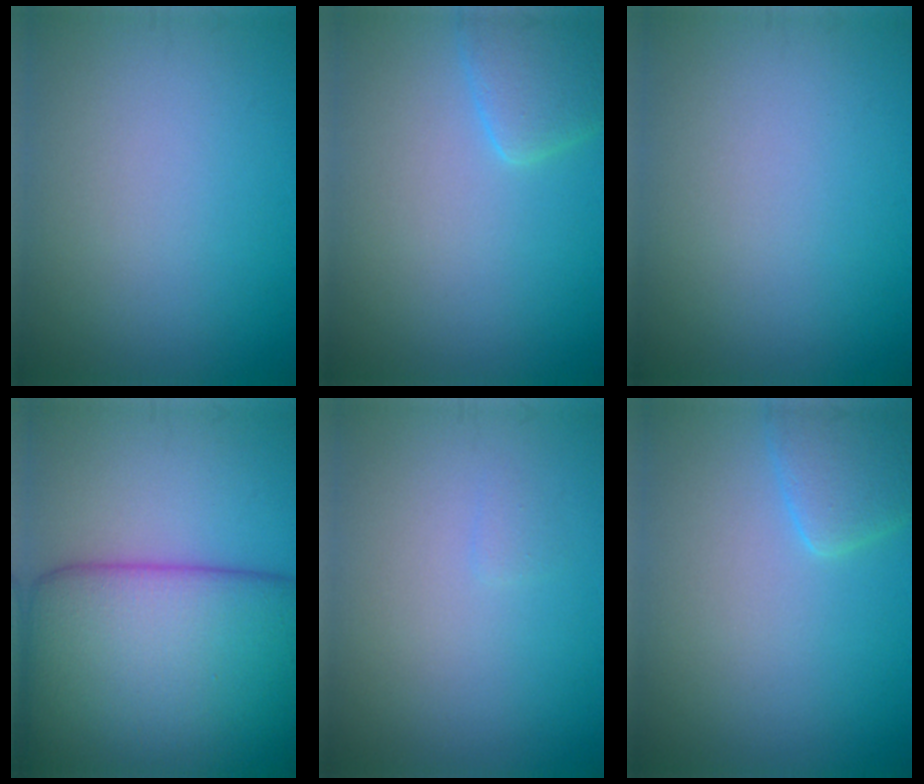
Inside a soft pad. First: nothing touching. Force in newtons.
{"total": 2.9, "press": 2.9, "slide": 0.2}
{"total": 0.0}
{"total": 17.0, "press": 17.0, "slide": 0.5}
{"total": 0.5, "press": 0.5, "slide": 0.1}
{"total": 2.9, "press": 2.9, "slide": 0.2}